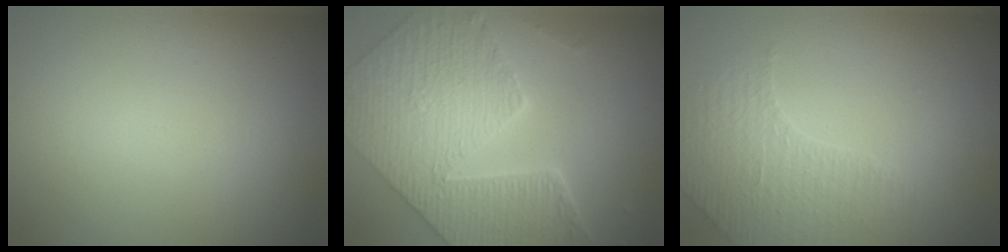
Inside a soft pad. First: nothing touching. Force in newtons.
{"total": 9.2, "press": 6.7, "slide": 6.3}
{"total": 1.8, "press": 1.6, "slide": 0.8}